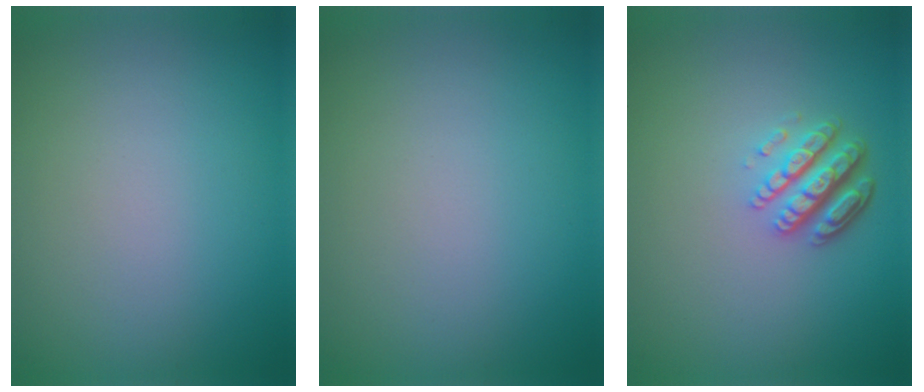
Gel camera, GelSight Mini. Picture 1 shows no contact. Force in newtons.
{"total": 0.0}
{"total": 4.5, "press": 3.3, "slide": 3.1}